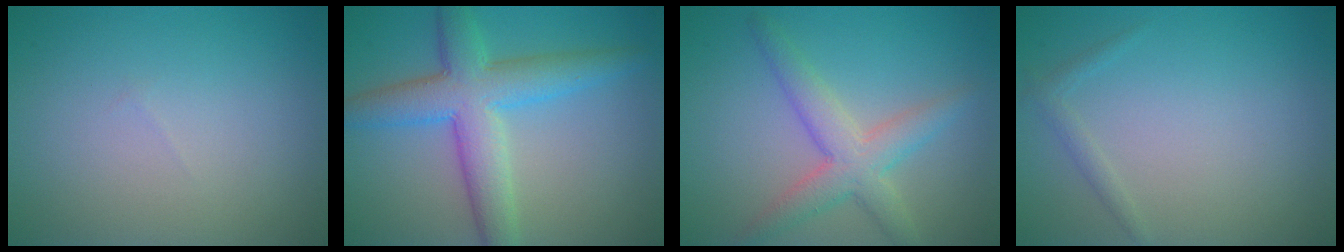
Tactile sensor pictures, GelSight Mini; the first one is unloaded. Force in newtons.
{"total": 6.6, "press": 6.6, "slide": 0.1}
{"total": 4.2, "press": 4.2, "slide": 0.2}
{"total": 1.0, "press": 1.0, "slide": 0.0}